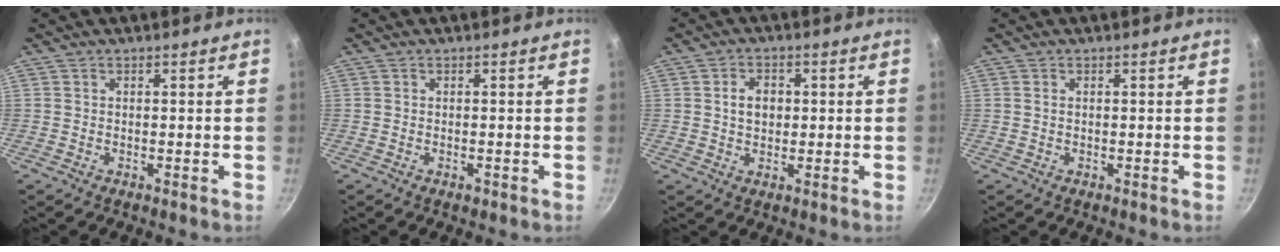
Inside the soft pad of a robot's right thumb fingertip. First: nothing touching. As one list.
[{"total": 0.9, "force": [-0.4, 0.5, 0.6], "torque": [-0.010, 0.002, -0.007]}, {"total": 4.4, "force": [0.5, 3.3, 2.8], "torque": [-0.028, 0.006, 0.007]}, {"total": 0.5, "force": [0.1, 0.3, 0.4], "torque": [-0.009, 0.001, 0.001]}]